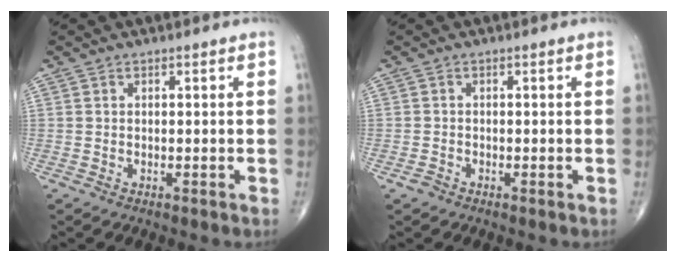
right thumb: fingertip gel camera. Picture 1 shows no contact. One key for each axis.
{"total": 1.1, "fx": -0.7, "fy": 0.7, "fz": 0.3, "tx": -0.005, "ty": 0.001, "tz": -0.017}